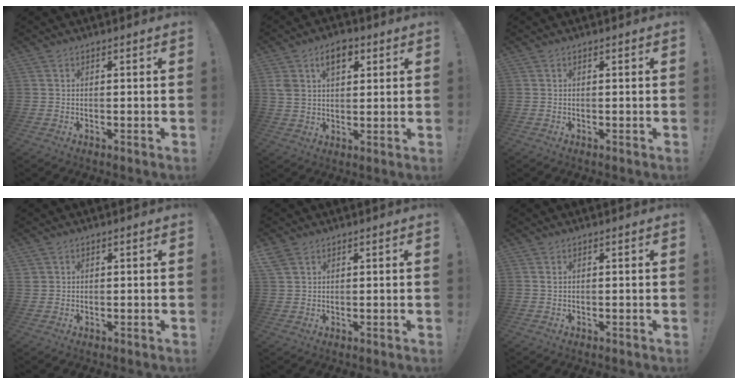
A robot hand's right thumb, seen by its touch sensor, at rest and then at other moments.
{"total": 8.4, "force": [3.8, 5.5, 5.0], "torque": [-0.090, 0.004, 0.072]}
{"total": 0.0}
{"total": 1.4, "force": [0.8, 1.2, 0.3], "torque": [-0.006, 0.000, 0.015]}
{"total": 3.6, "force": [2.6, 2.0, 1.5], "torque": [-0.026, -0.011, 0.050]}
{"total": 0.8, "force": [0.4, 0.4, 0.6], "torque": [-0.009, 0.001, 0.005]}